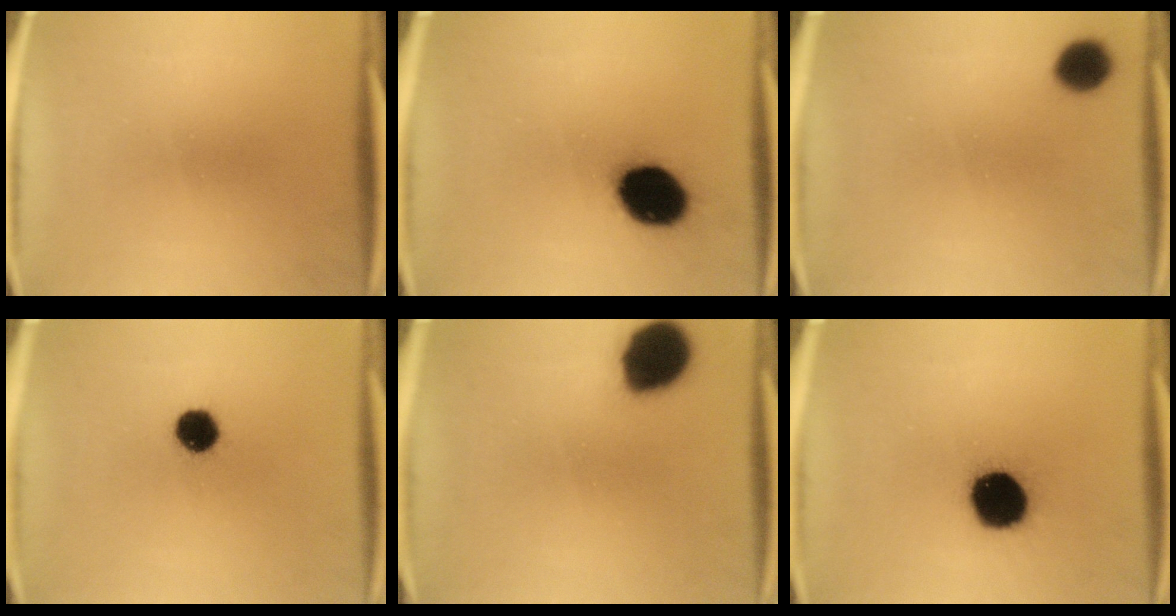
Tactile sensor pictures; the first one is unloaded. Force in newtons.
{"total": 15.4}
{"total": 7.3}
{"total": 7.1}
{"total": 13.9}
{"total": 16.0}